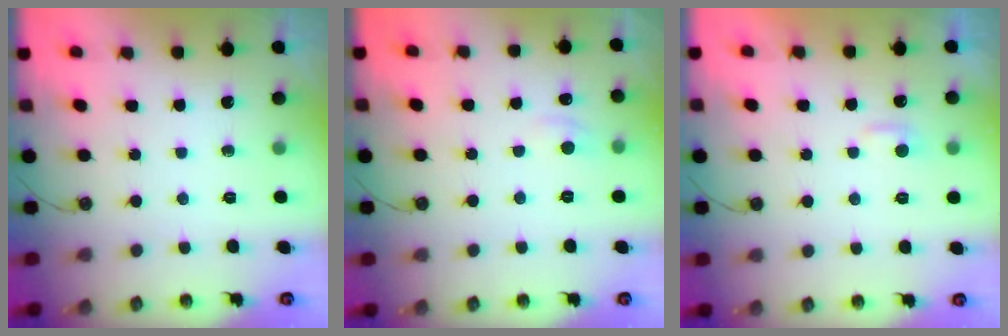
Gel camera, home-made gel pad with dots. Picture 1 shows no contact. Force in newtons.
{"total": 0.6, "press": 0.3, "slide": 0.6}
{"total": 2.4, "press": 2.3, "slide": 0.5}